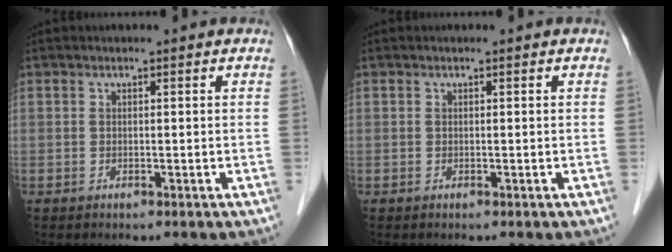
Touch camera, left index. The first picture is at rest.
{"total": 0.0}